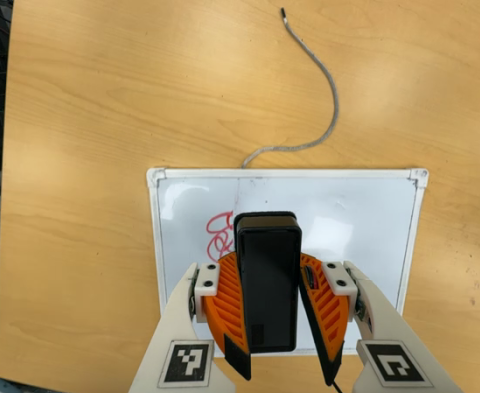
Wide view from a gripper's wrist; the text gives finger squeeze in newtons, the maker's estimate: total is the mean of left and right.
{"total": 9.6, "left": 9.1, "right": 10.2}